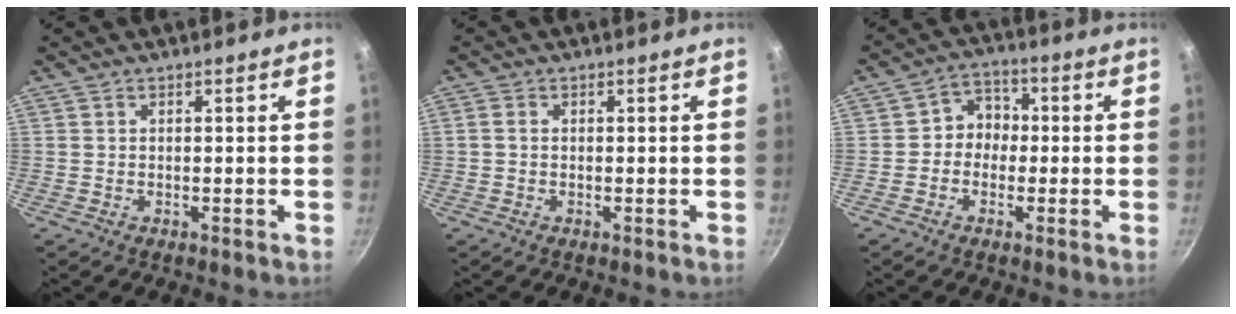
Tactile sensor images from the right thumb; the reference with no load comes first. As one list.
[{"total": 1.1, "force": [0.0, 0.9, 0.6], "torque": [-0.013, 0.005, -0.003]}, {"total": 5.6, "force": [-0.6, 5.0, 2.5], "torque": [0.001, 0.019, -0.024]}]